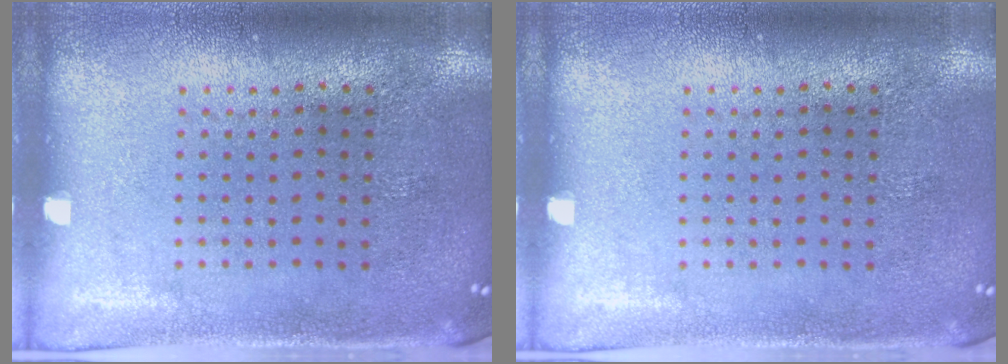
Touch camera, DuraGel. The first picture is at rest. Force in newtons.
{"total": 0.0}